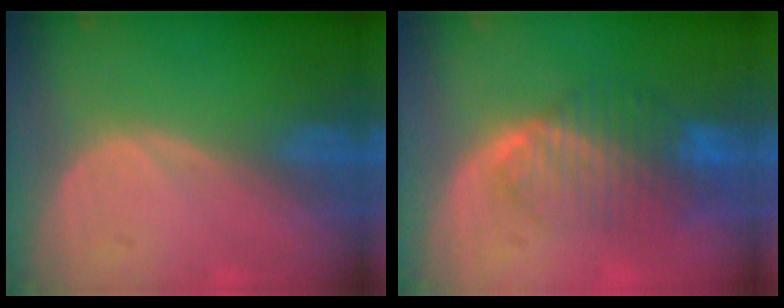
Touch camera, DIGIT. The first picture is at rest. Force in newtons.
{"total": 8.4, "press": 7.2, "slide": 4.2}